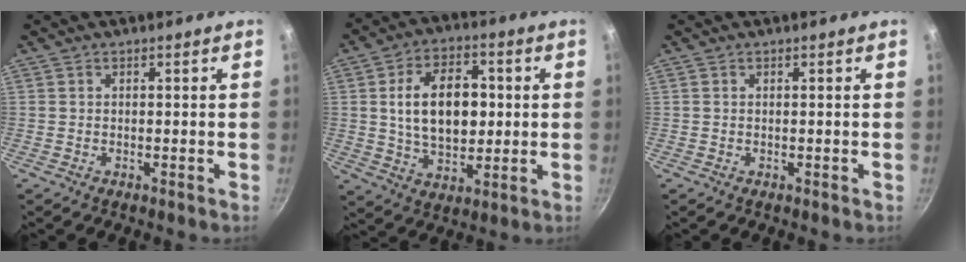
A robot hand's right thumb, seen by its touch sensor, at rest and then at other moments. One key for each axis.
{"total": 14.9, "fx": 1.5, "fy": 9.4, "fz": 11.4, "tx": -0.158, "ty": 0.005, "tz": 0.025}
{"total": 0.0}